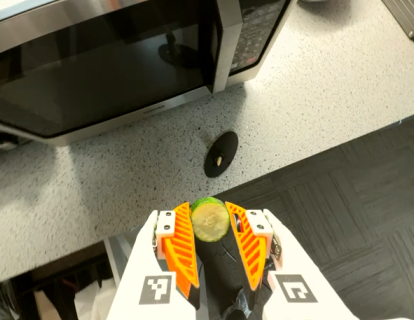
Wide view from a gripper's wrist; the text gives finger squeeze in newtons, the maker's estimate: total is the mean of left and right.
{"total": 8.5, "left": 8.1, "right": 9.0}